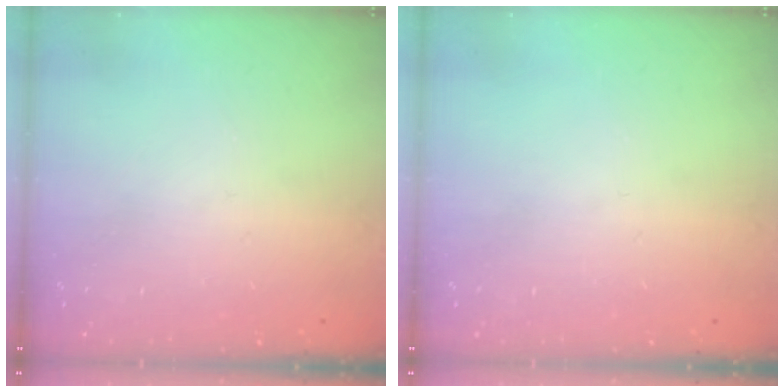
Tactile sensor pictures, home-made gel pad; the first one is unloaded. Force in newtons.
{"total": 0.0}